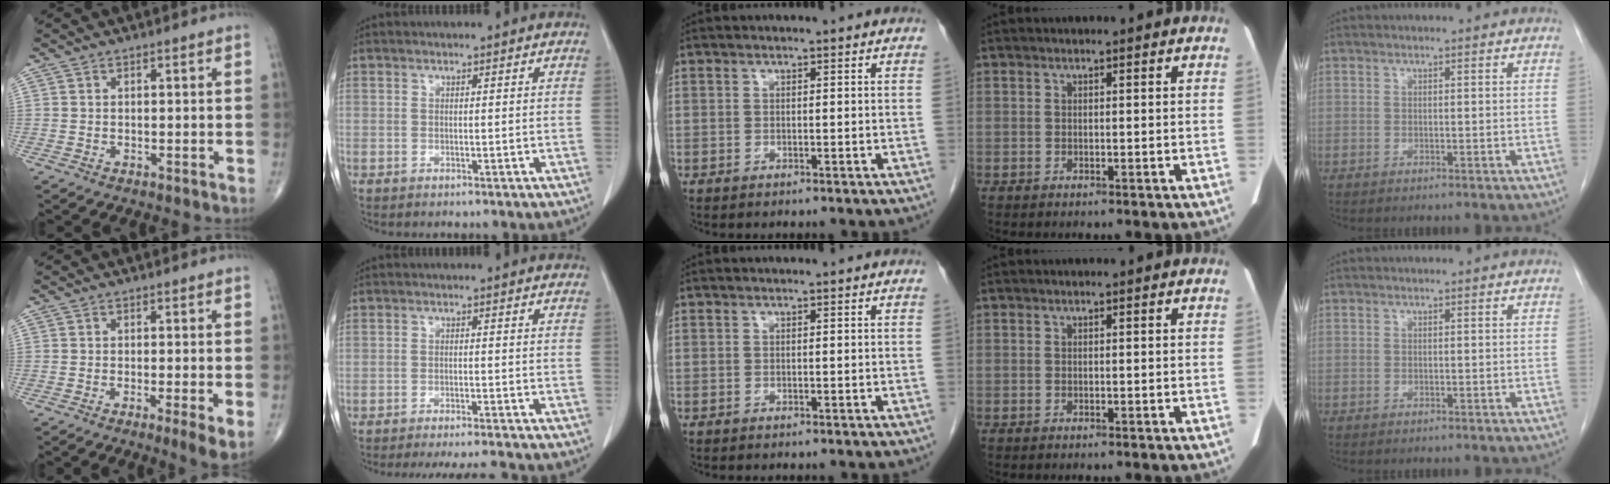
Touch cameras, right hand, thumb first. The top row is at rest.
{"thumb": {"total": 4.1, "force": [-1.1, 0.4, 3.9], "torque": [-0.072, -0.014, -0.021]}, "index": {"total": 7.3, "force": [-6.8, -0.5, 2.6], "torque": [-0.028, -0.011, -0.099]}}